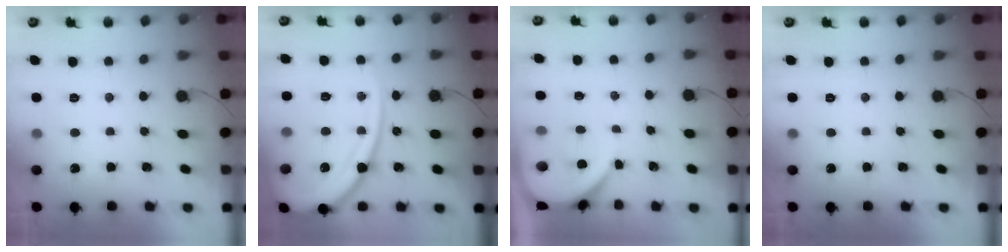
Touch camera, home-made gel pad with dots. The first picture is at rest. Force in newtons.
{"total": 17.6, "press": 17.5, "slide": 1.8}
{"total": 3.9, "press": 3.8, "slide": 0.4}
{"total": 0.0}